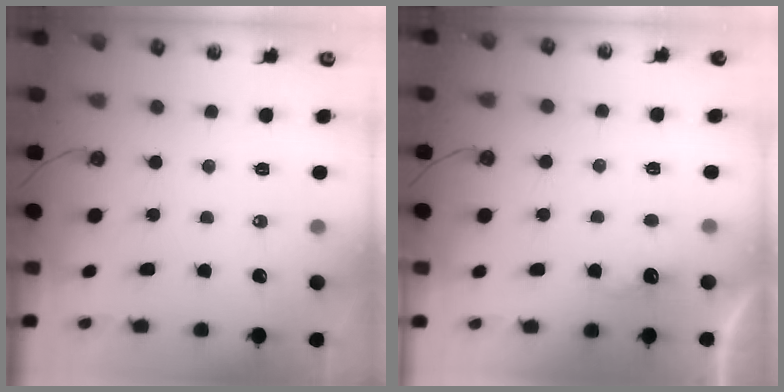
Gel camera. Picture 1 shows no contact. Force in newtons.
{"total": 2.2, "press": 2.0, "slide": 0.9}